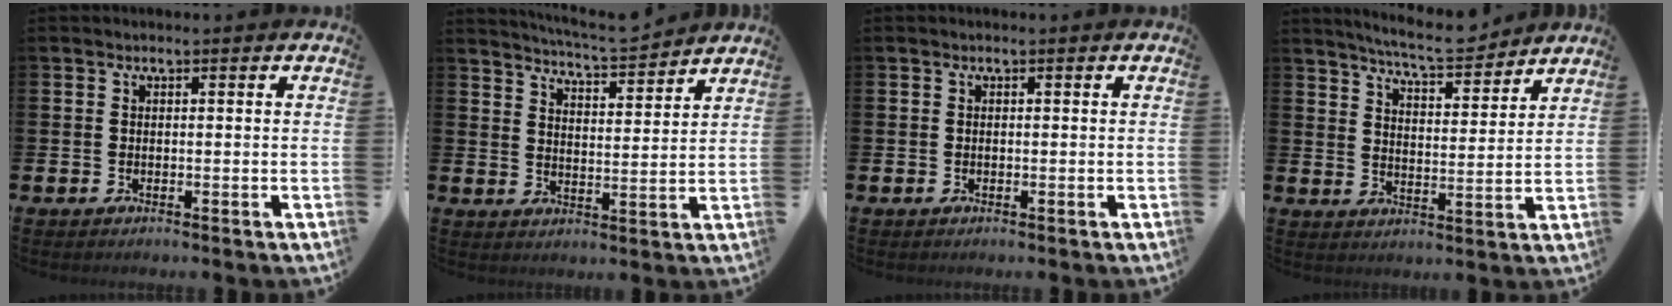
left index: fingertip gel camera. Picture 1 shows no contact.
{"total": 5.7, "force": [5.6, -0.5, 0.6], "torque": [-0.030, -0.039, 0.099]}
{"total": 0.0}
{"total": 7.1, "force": [6.8, 0.4, 2.0], "torque": [-0.051, -0.039, 0.120]}